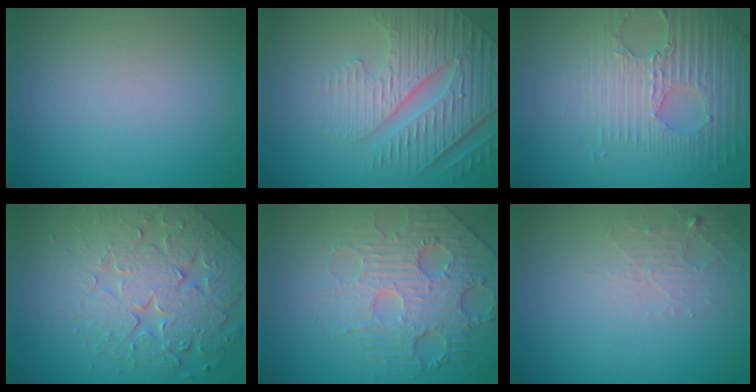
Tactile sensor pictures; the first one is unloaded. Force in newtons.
{"total": 6.3, "press": 5.1, "slide": 3.7}
{"total": 4.3, "press": 4.0, "slide": 1.5}
{"total": 8.0, "press": 5.8, "slide": 5.4}
{"total": 7.1, "press": 5.4, "slide": 4.7}
{"total": 1.9, "press": 1.9, "slide": 0.3}